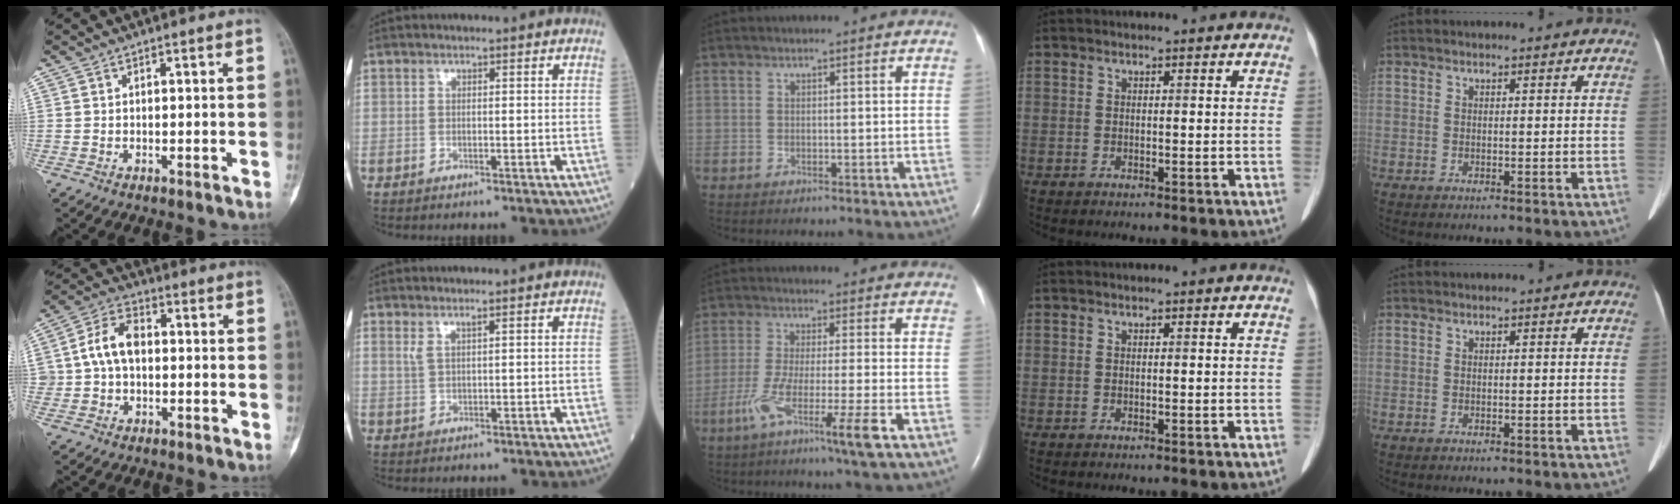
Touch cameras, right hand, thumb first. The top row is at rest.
{"thumb": {"total": 8.2, "force": [0.1, 5.7, 5.9], "torque": [-0.099, 0.025, -0.004]}, "index": {"total": 1.3, "force": [0.9, -0.1, 1.0], "torque": [-0.027, 0.003, 0.022]}, "middle": {"total": 8.7, "force": [-4.5, -1.2, 7.4], "torque": [-0.137, -0.026, -0.086]}}